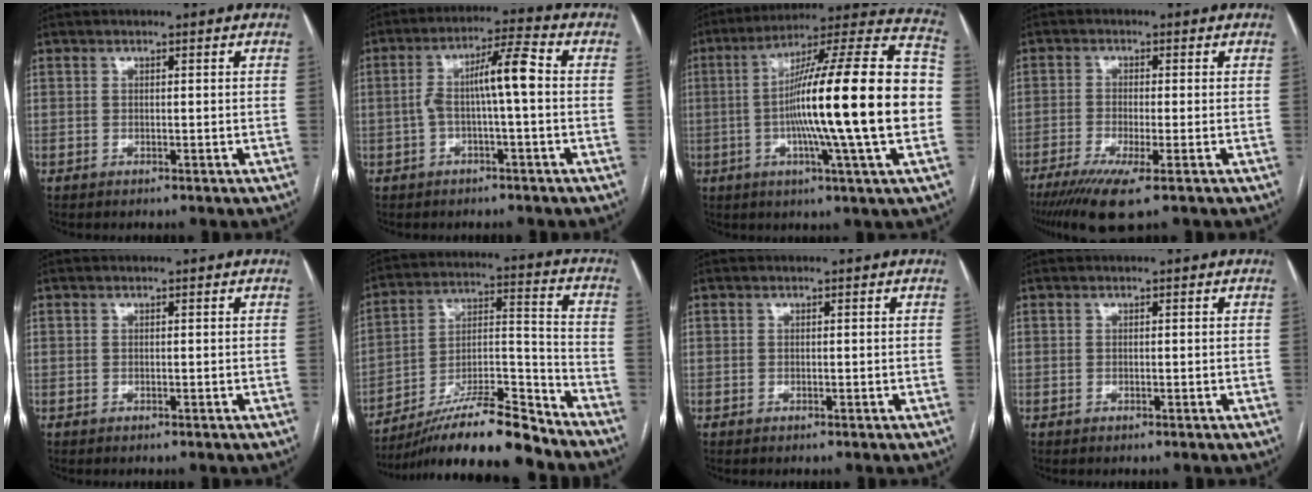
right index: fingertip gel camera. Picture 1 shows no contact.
{"total": 7.7, "force": [-0.3, 0.7, 7.6], "torque": [-0.139, 0.031, -0.007]}
{"total": 25.7, "force": [-2.3, -0.2, 25.6], "torque": [-0.364, 0.008, -0.057]}
{"total": 7.8, "force": [-4.9, 0.4, 6.1], "torque": [-0.104, -0.020, -0.082]}
{"total": 0.0}
{"total": 18.1, "force": [-15.5, 1.7, 9.1], "torque": [-0.165, 0.009, -0.272]}
{"total": 0.0}
{"total": 0.0}